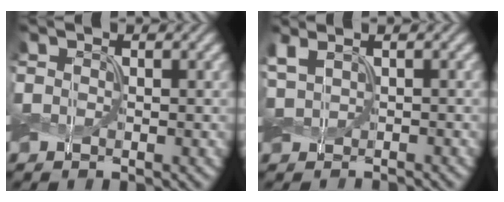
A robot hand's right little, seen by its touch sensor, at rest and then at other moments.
{"total": 1.8, "force": [0.8, 1.0, 1.3], "torque": [-0.034, 0.005, 0.014]}